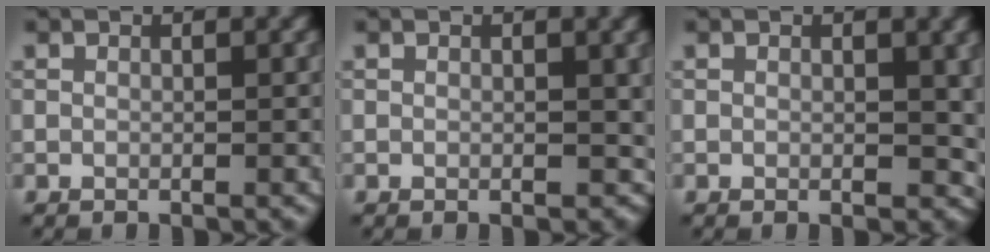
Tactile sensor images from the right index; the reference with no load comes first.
{"total": 1.6, "force": [0.3, 1.1, 1.1], "torque": [-0.012, 0.000, 0.003]}
{"total": 2.5, "force": [0.4, 1.5, 2.0], "torque": [-0.021, -0.002, 0.005]}